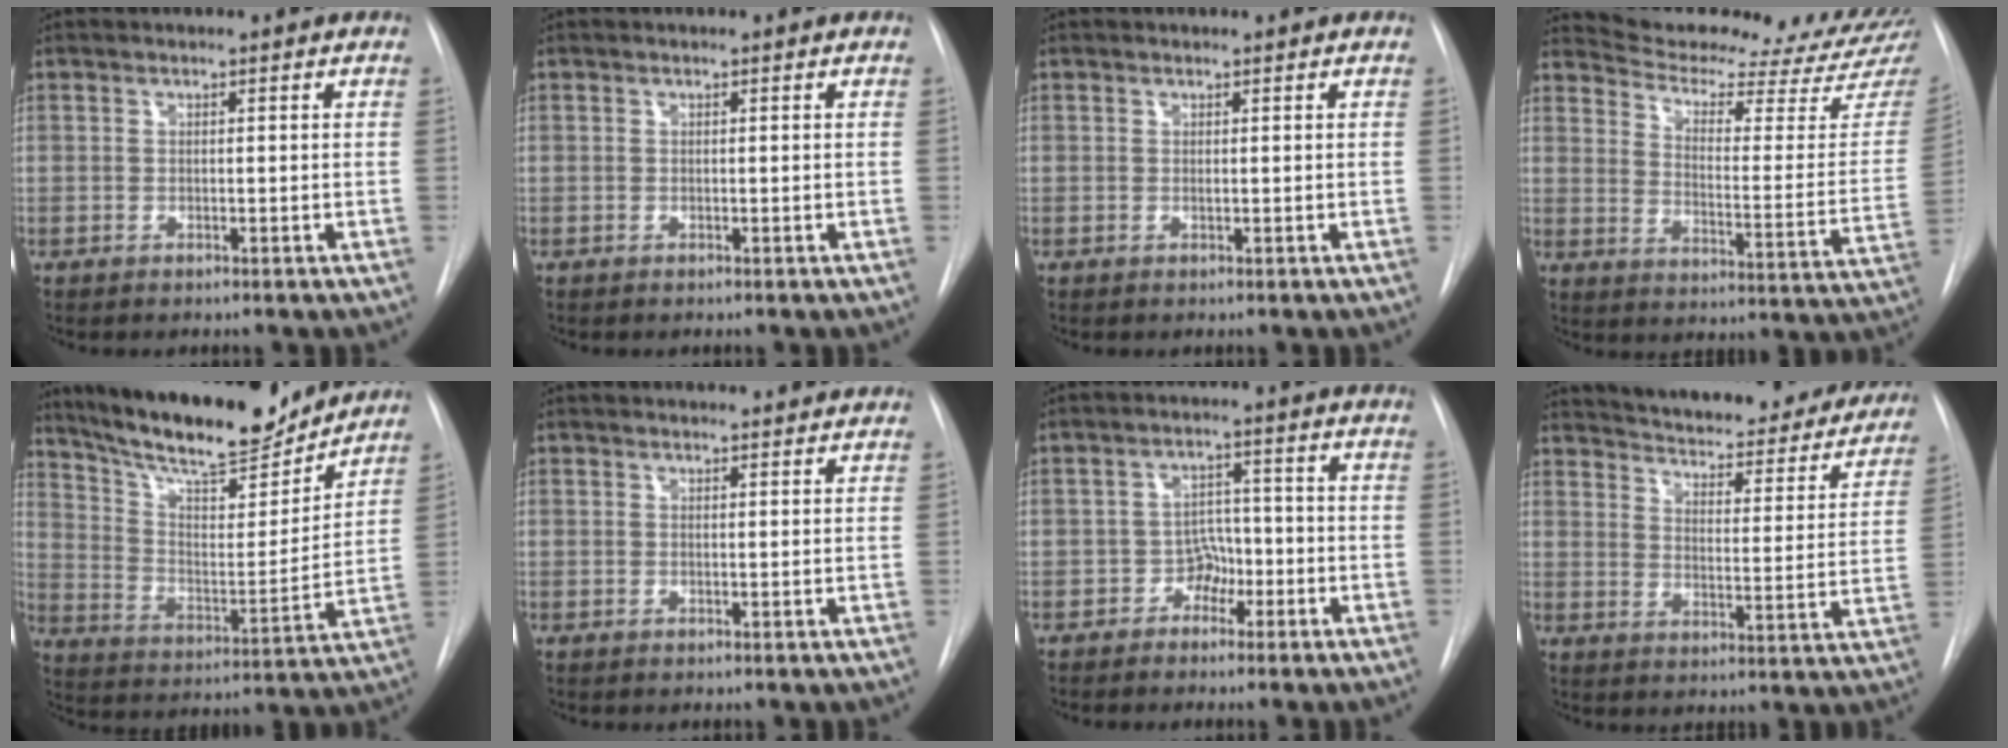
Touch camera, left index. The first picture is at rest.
{"total": 0.0}
{"total": 0.7, "force": [-0.7, 0.1, -0.1], "torque": [-0.004, -0.008, -0.009]}
{"total": 22.6, "force": [21.3, 0.1, 7.6], "torque": [-0.115, -0.115, 0.274]}
{"total": 19.3, "force": [17.0, 3.4, 8.4], "torque": [-0.148, -0.014, 0.272]}
{"total": 7.0, "force": [6.7, 1.2, 1.7], "torque": [-0.017, 0.019, 0.071]}
{"total": 3.8, "force": [-2.7, 2.5, 0.9], "torque": [-0.005, 0.006, -0.045]}
{"total": 27.9, "force": [25.2, 6.6, 10.0], "torque": [-0.159, -0.067, 0.307]}